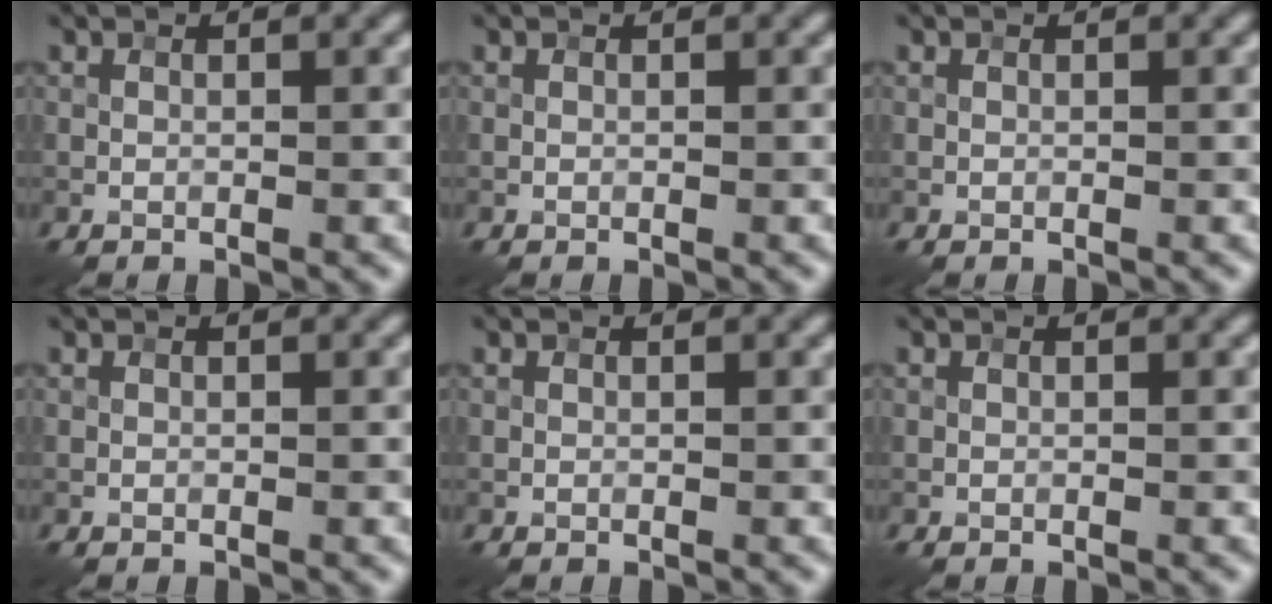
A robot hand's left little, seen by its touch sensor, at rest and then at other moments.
{"total": 0.0}
{"total": 0.0}
{"total": 0.0}
{"total": 0.0}
{"total": 0.0}